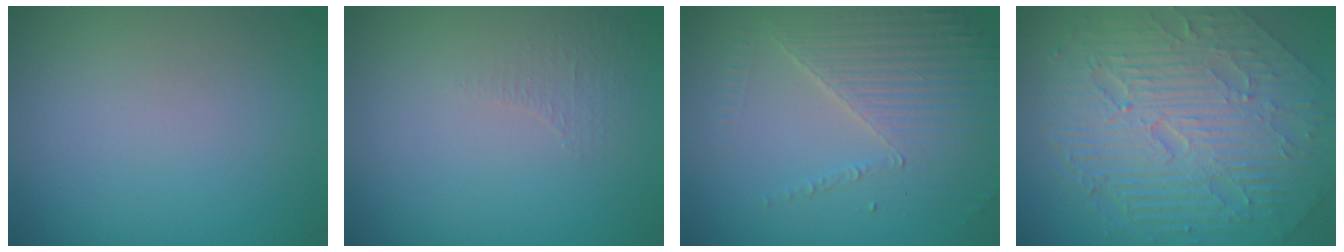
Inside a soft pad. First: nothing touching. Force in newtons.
{"total": 0.8, "press": 0.4, "slide": 0.7}
{"total": 3.9, "press": 3.6, "slide": 1.6}
{"total": 10.7, "press": 7.1, "slide": 8.0}